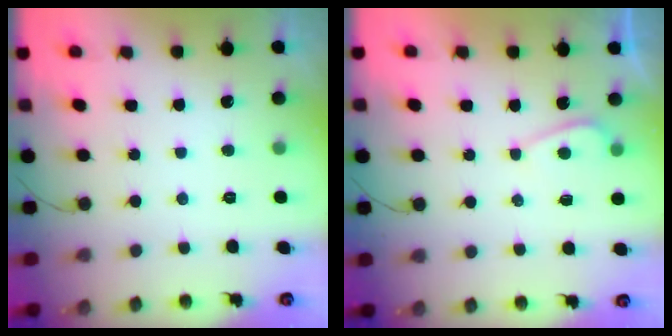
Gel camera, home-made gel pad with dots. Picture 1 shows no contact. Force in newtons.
{"total": 3.2, "press": 3.2, "slide": 0.3}